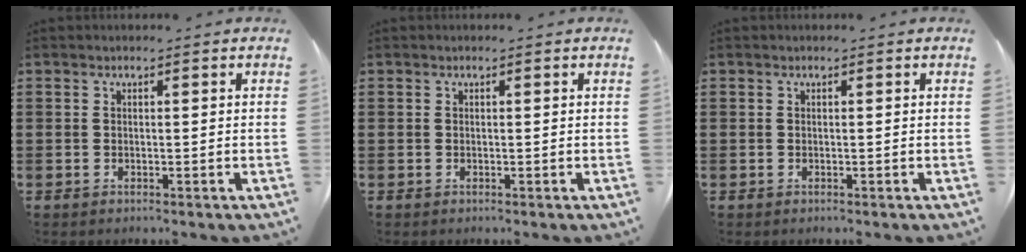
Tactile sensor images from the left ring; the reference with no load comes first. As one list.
[{"total": 0.0}, {"total": 0.0}]